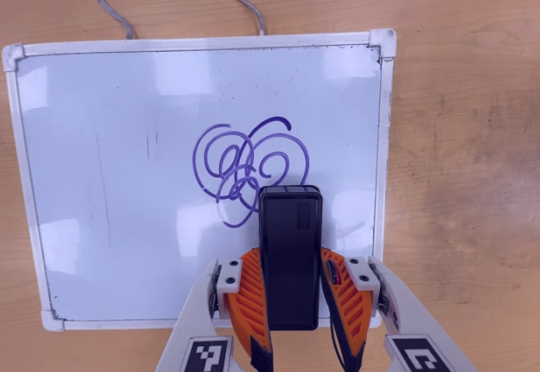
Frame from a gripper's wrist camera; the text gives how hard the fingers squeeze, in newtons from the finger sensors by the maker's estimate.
{"total": 4.5, "left": 3.3, "right": 5.6}